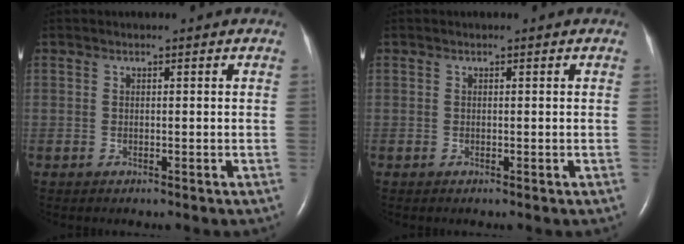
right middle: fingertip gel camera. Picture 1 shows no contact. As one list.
[{"total": 0.0}]